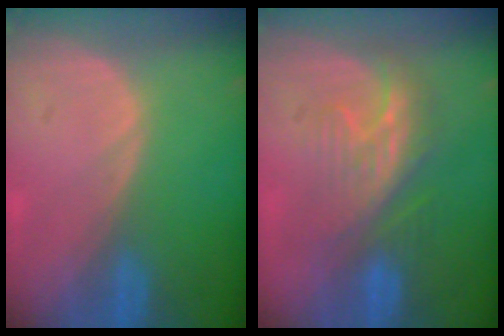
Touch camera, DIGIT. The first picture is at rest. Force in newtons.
{"total": 7.5, "press": 7.2, "slide": 1.9}